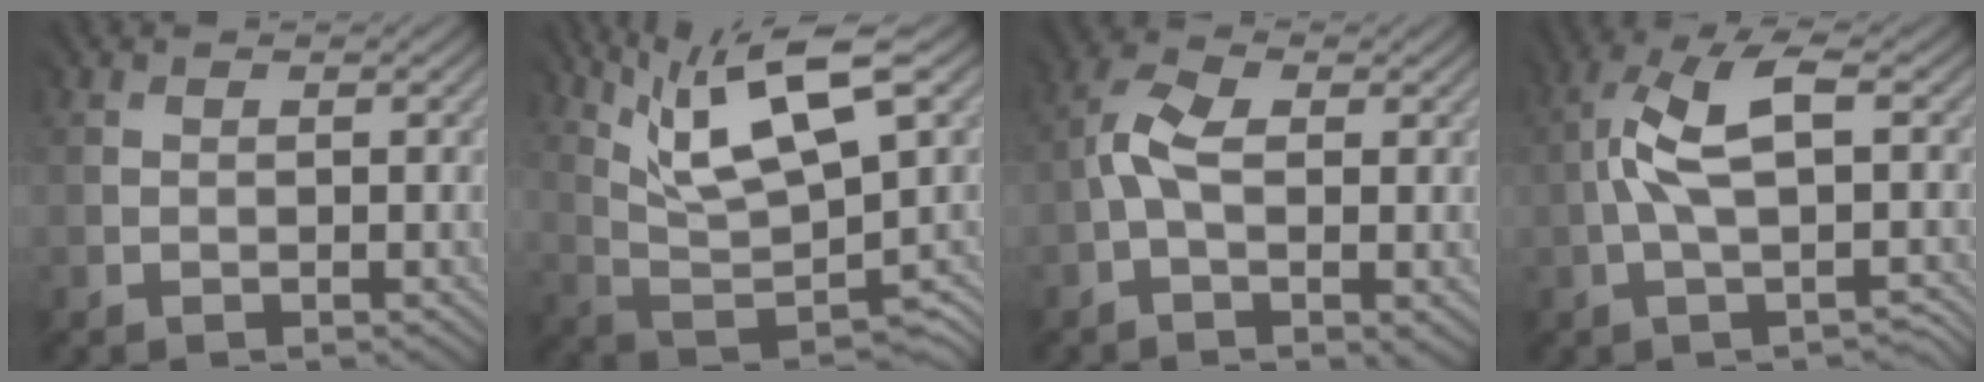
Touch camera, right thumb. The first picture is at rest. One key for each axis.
{"total": 12.9, "fx": 7.9, "fy": 3.6, "fz": 9.6, "tx": -0.175, "ty": 0.007, "tz": 0.141}
{"total": 7.2, "fx": -0.5, "fy": 3.8, "fz": 6.1, "tx": -0.151, "ty": 0.009, "tz": -0.012}
{"total": 6.2, "fx": 0.1, "fy": 2.2, "fz": 5.8, "tx": -0.122, "ty": 0.023, "tz": -0.002}